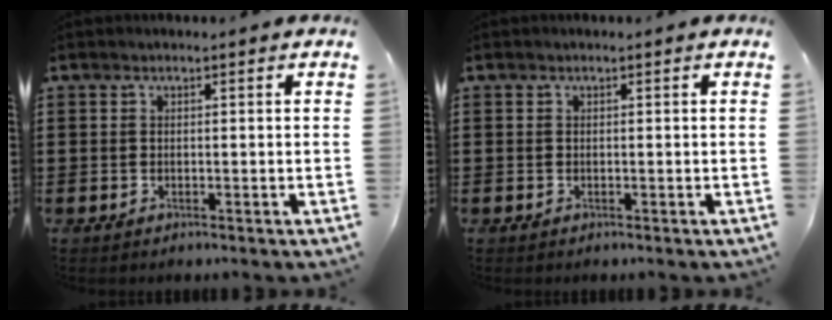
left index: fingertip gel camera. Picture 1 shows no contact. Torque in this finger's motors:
{"motor_torque": [-0.02, 0.01, 0.00, 0.00]}